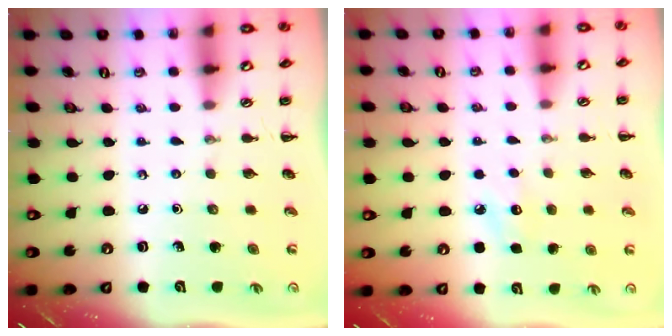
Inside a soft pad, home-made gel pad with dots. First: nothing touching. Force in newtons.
{"total": 6.7, "press": 6.5, "slide": 1.6}